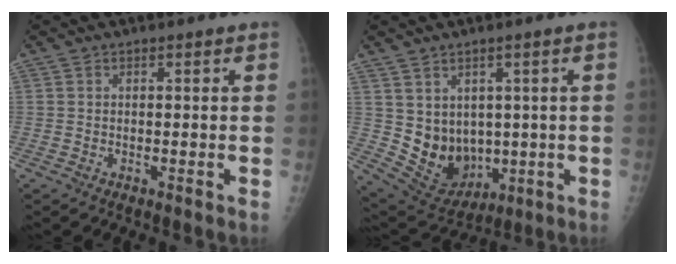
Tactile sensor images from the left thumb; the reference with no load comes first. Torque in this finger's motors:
{"motor_torque": [-0.03, 0.26, 0.52, -0.24, 0.16]}